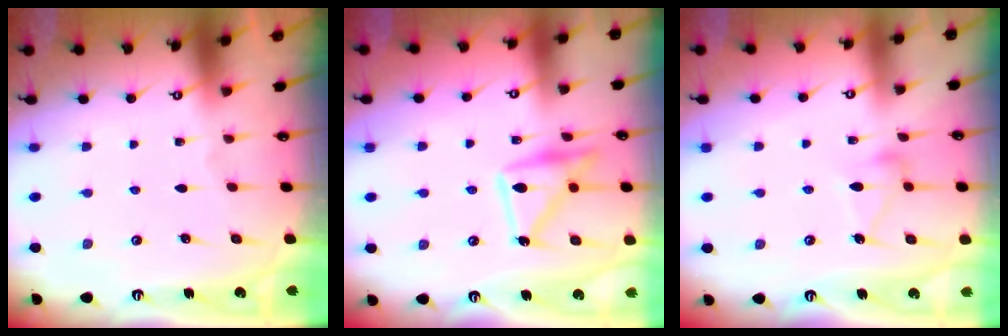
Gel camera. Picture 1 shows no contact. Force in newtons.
{"total": 15.5, "press": 15.5, "slide": 0.9}
{"total": 7.3, "press": 7.3, "slide": 0.2}